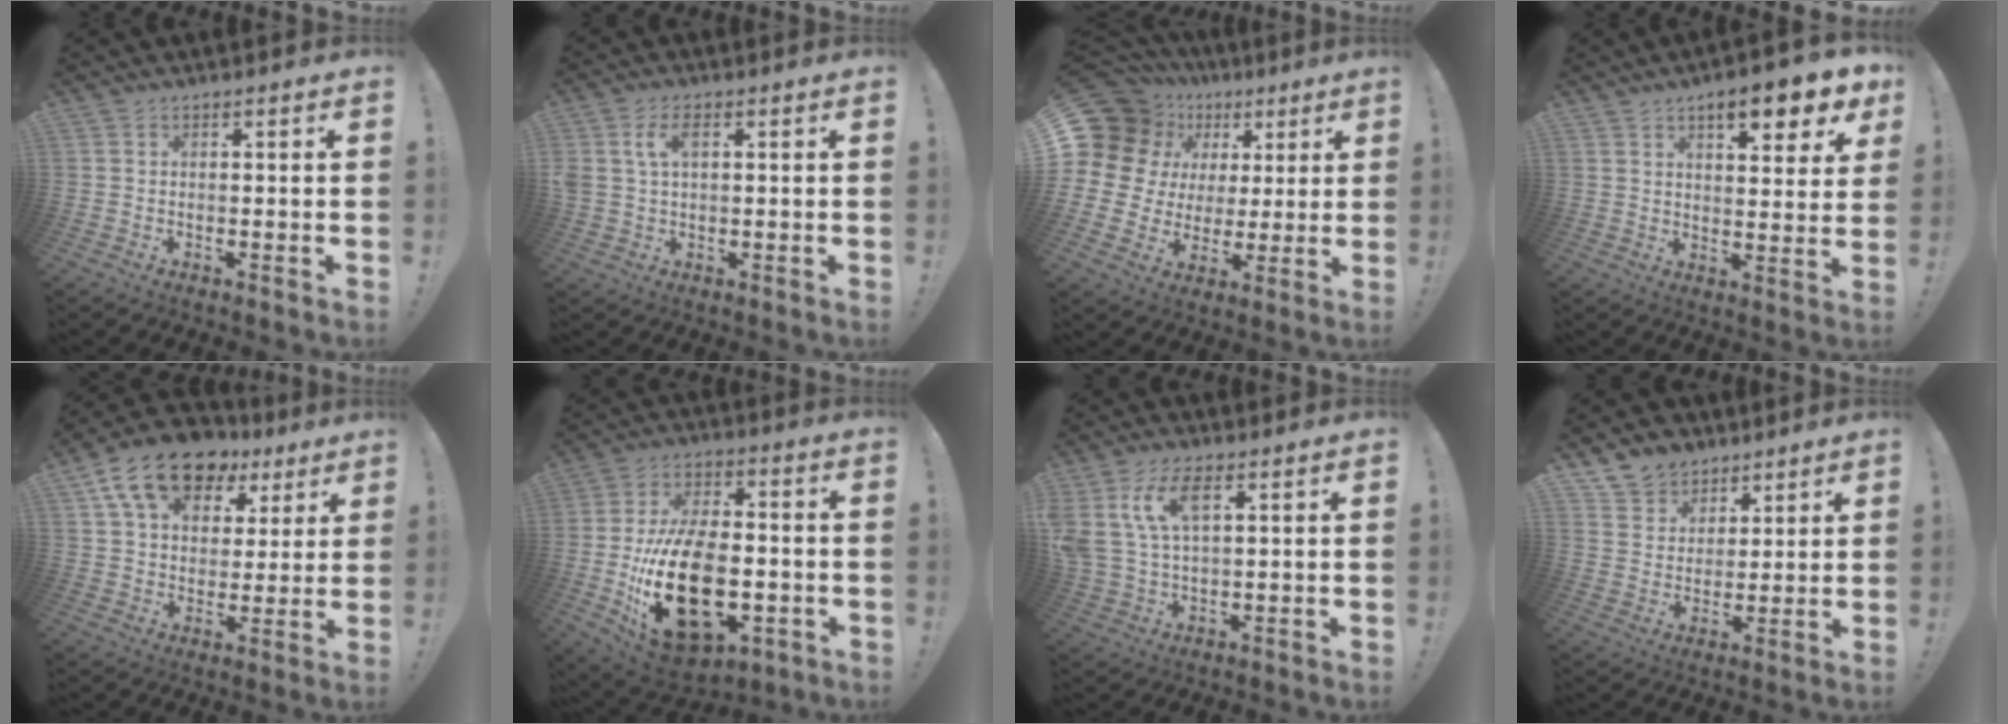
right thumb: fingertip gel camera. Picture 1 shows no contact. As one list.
[{"total": 6.0, "force": [1.7, 3.5, 4.6], "torque": [-0.098, 0.004, 0.028]}, {"total": 14.8, "force": [4.7, 12.7, 5.9], "torque": [-0.103, -0.033, 0.112]}, {"total": 9.7, "force": [5.9, 2.6, 7.2], "torque": [-0.096, -0.034, 0.095]}, {"total": 16.7, "force": [9.6, 10.0, 9.2], "torque": [-0.149, -0.052, 0.174]}, {"total": 27.3, "force": [-5.9, 16.5, 20.9], "torque": [-0.399, 0.029, -0.081]}, {"total": 11.0, "force": [4.5, 5.7, 8.2], "torque": [-0.177, -0.004, 0.084]}, {"total": 8.1, "force": [6.0, 5.5, 0.6], "torque": [-0.012, -0.052, 0.119]}]